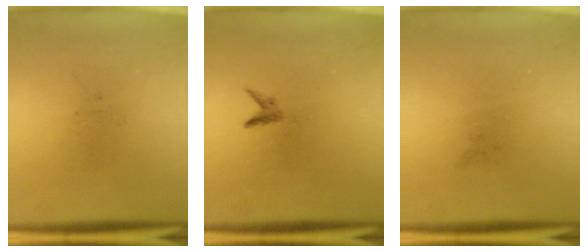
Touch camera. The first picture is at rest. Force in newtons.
{"total": 0.8}
{"total": 0.0}